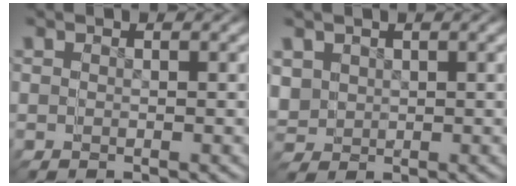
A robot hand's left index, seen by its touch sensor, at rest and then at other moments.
{"total": 4.0, "force": [0.5, 4.0, -0.2], "torque": [-0.027, -0.023, 0.015]}